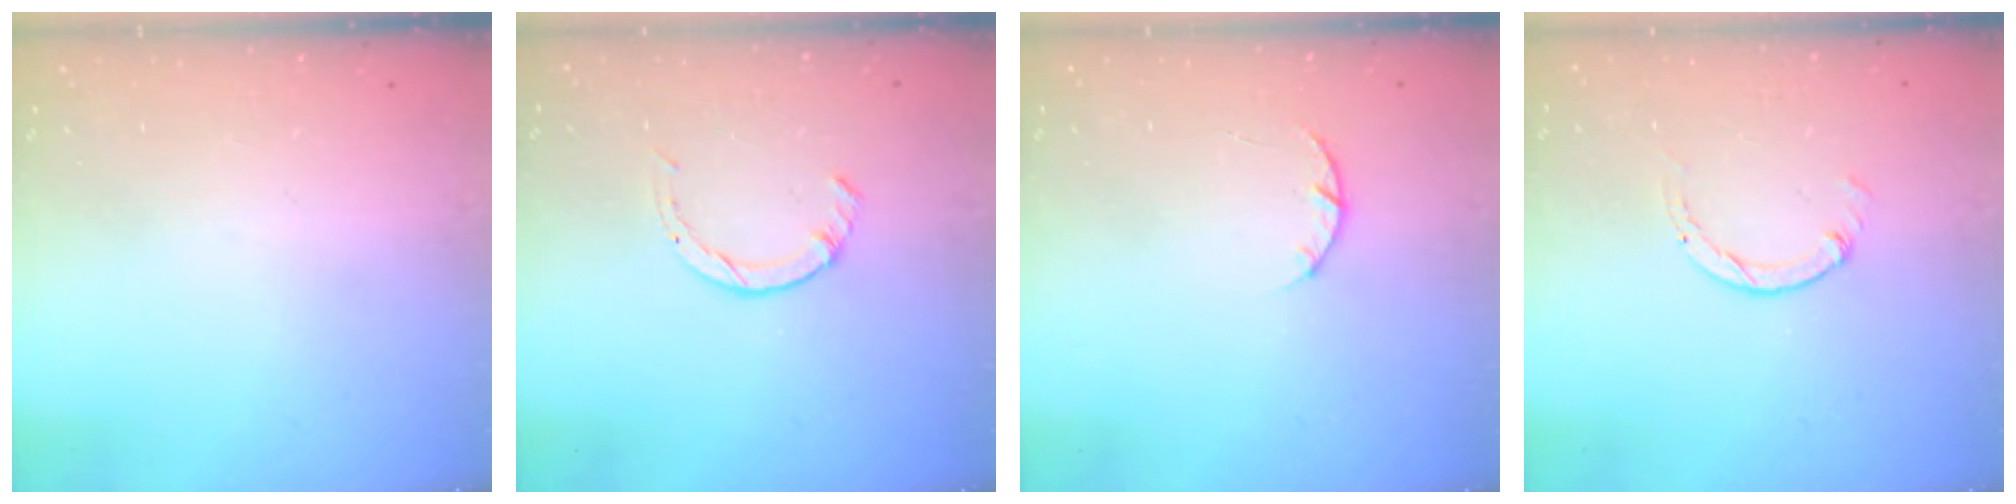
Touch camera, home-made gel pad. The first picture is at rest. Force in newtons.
{"total": 1.7, "press": 1.7, "slide": 0.2}
{"total": 2.9, "press": 2.9, "slide": 0.5}
{"total": 0.0}